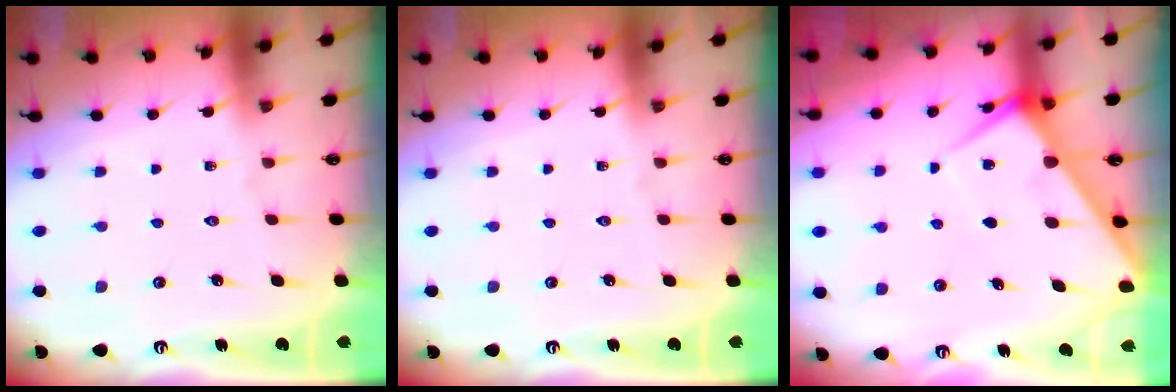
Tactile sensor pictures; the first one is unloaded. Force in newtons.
{"total": 0.0}
{"total": 4.7, "press": 4.6, "slide": 0.5}